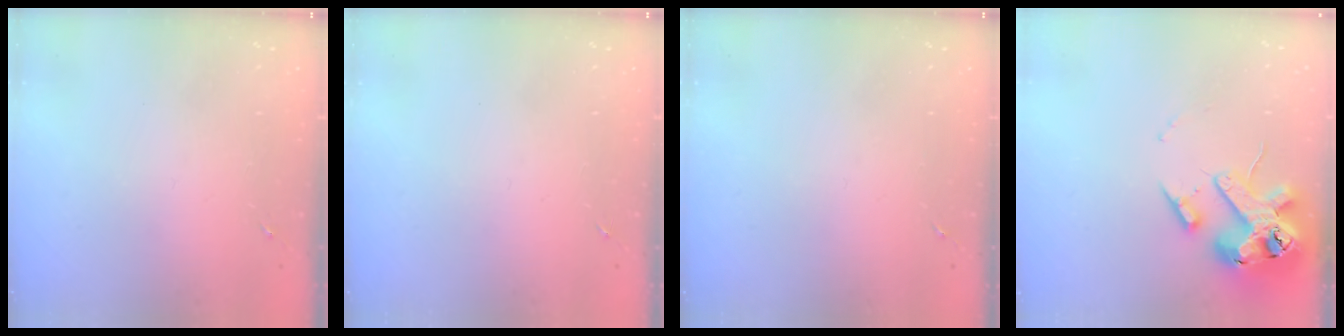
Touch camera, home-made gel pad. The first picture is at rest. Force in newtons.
{"total": 0.0}
{"total": 0.0}
{"total": 18.6, "press": 18.4, "slide": 2.8}